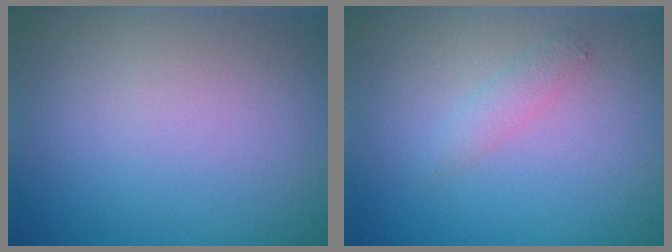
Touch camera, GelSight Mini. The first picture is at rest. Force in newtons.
{"total": 1.3, "press": 1.3, "slide": 0.0}